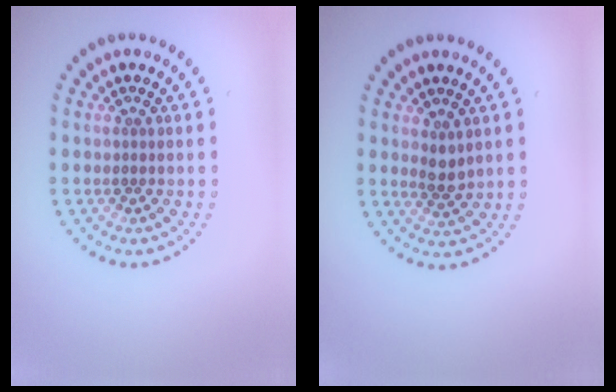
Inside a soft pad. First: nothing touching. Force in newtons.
{"total": 1.6, "press": 1.4, "slide": 0.7}